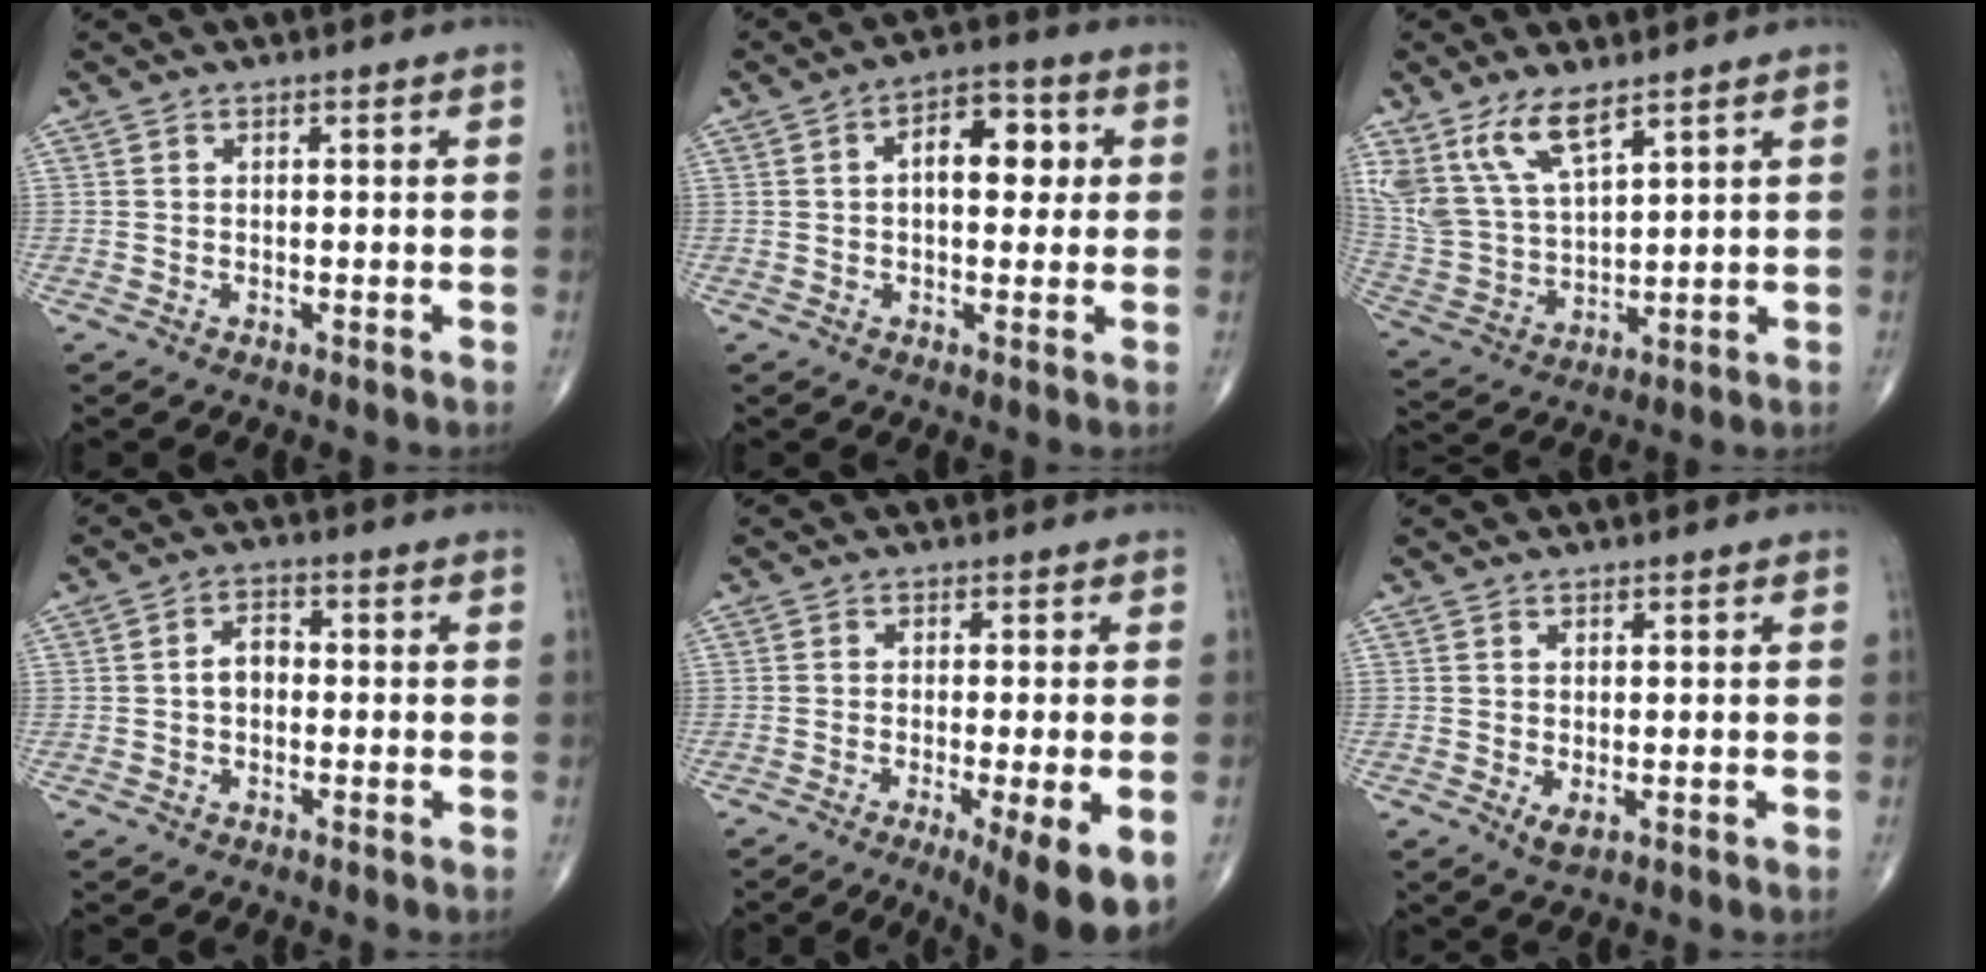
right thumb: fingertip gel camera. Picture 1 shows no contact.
{"total": 8.7, "force": [1.4, 4.9, 7.1], "torque": [-0.078, 0.017, 0.015]}
{"total": 12.6, "force": [8.1, 5.1, 8.2], "torque": [-0.160, -0.028, 0.180]}
{"total": 3.4, "force": [-0.4, 2.4, 2.4], "torque": [-0.032, 0.017, -0.015]}
{"total": 11.1, "force": [-5.4, 1.4, 9.5], "torque": [-0.116, -0.012, -0.081]}
{"total": 1.9, "force": [-0.4, 0.8, 1.7], "torque": [-0.030, -0.007, -0.002]}